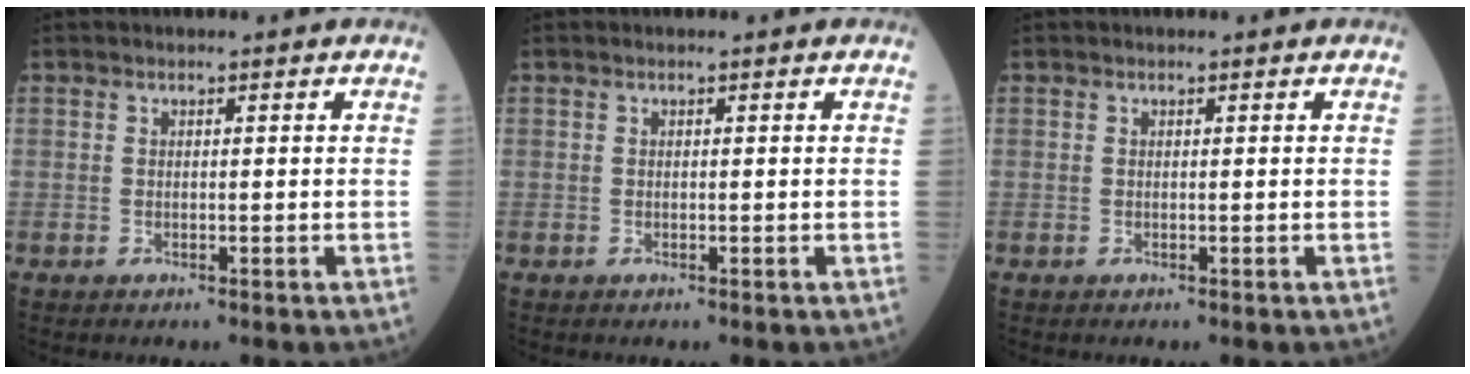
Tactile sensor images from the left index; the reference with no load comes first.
{"total": 0.0}
{"total": 0.0}